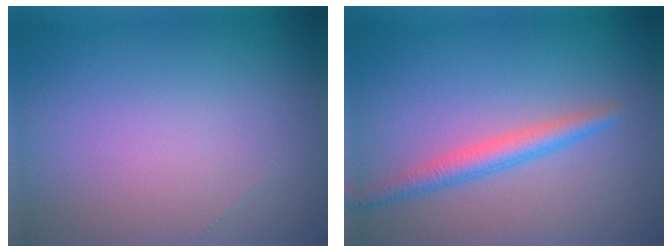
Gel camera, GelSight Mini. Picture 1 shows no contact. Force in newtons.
{"total": 2.5, "press": 2.5, "slide": 0.0}